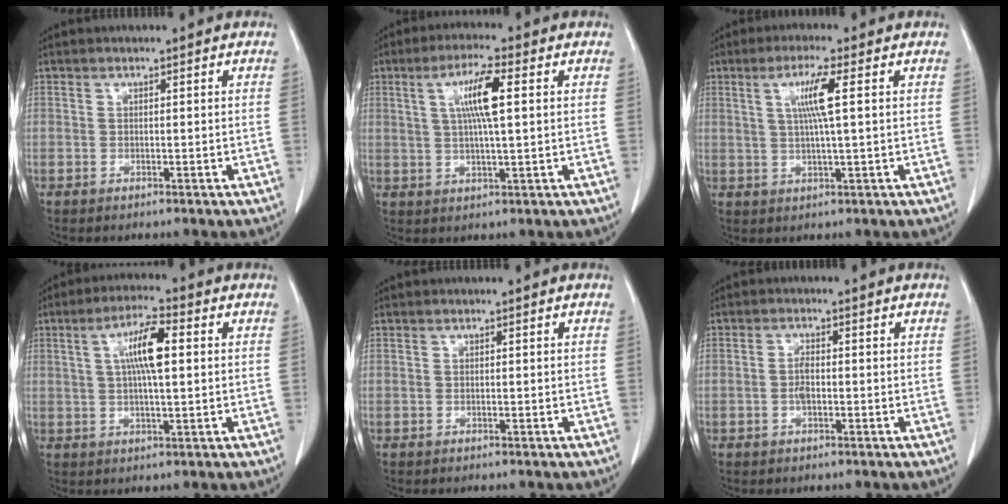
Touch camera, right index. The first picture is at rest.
{"total": 7.4, "force": [1.8, 0.5, 7.2], "torque": [-0.133, 0.006, 0.033]}
{"total": 5.6, "force": [1.4, -0.4, 5.4], "torque": [-0.102, 0.000, 0.028]}
{"total": 7.8, "force": [1.6, 1.3, 7.5], "torque": [-0.138, 0.013, 0.028]}
{"total": 0.0}
{"total": 2.0, "force": [-0.4, 0.7, 1.8], "torque": [-0.038, 0.003, -0.004]}